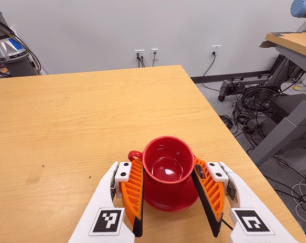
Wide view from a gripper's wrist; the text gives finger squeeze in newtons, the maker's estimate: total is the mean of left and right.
{"total": 3.2, "left": 2.8, "right": 3.6}